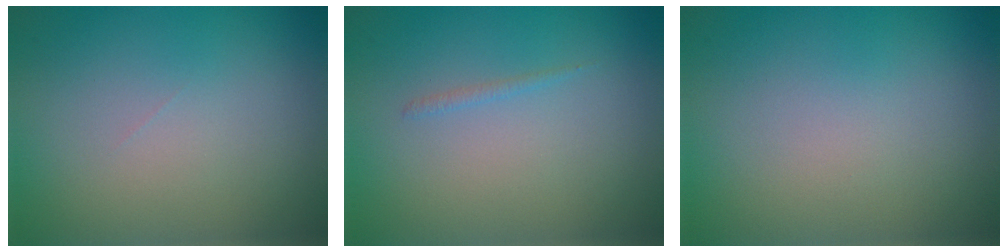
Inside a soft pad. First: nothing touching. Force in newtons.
{"total": 0.5, "press": 0.5, "slide": 0.1}
{"total": 0.0}